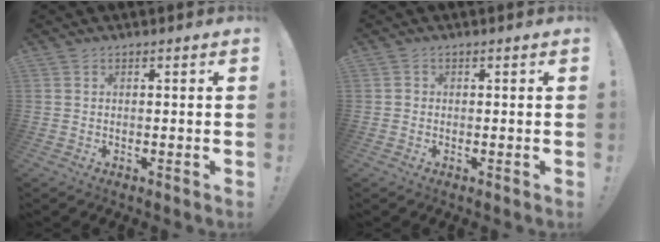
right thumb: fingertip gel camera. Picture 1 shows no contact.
{"total": 0.9, "force": [-0.3, 0.8, 0.2], "torque": [-0.010, 0.006, -0.004]}